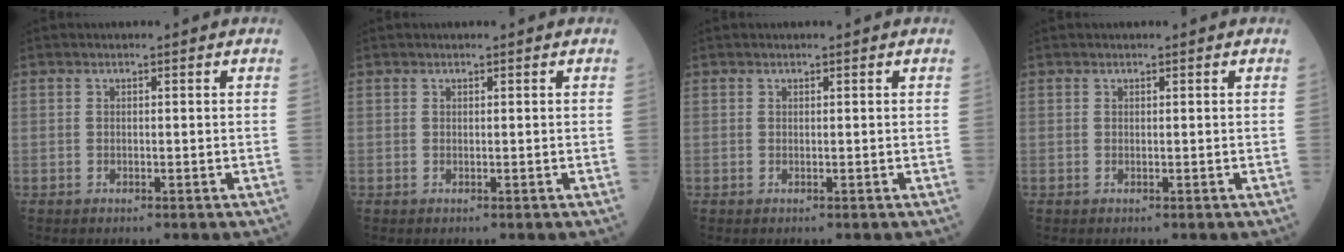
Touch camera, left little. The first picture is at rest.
{"total": 0.0}
{"total": 0.0}
{"total": 0.0}